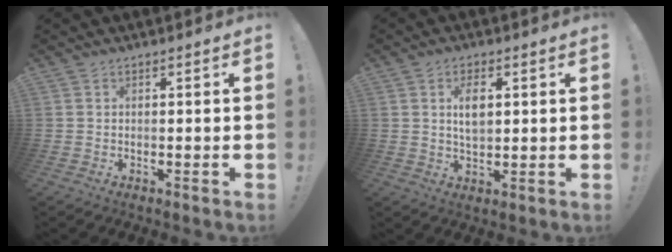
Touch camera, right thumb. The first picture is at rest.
{"total": 6.0, "force": [1.4, 3.2, 4.8], "torque": [-0.090, 0.000, 0.019]}